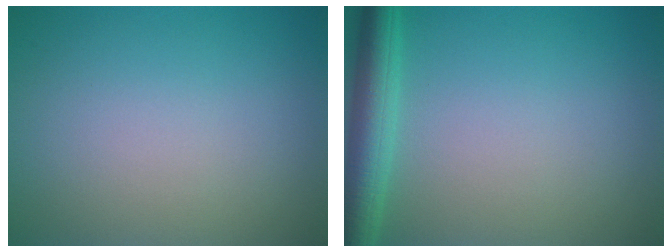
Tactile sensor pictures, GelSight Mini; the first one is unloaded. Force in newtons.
{"total": 4.0, "press": 4.0, "slide": 0.2}